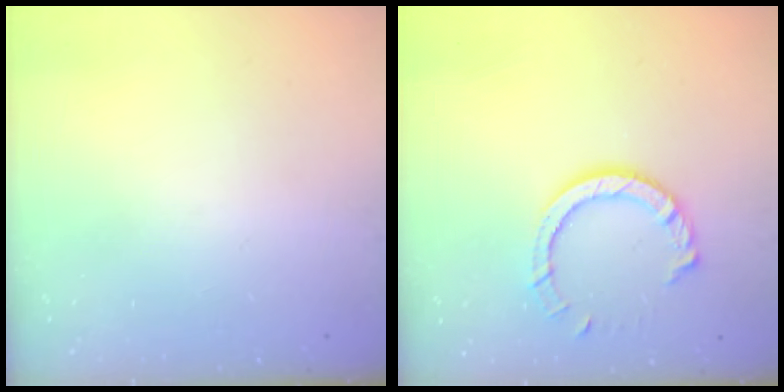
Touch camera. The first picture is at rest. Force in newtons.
{"total": 8.8, "press": 8.7, "slide": 1.0}